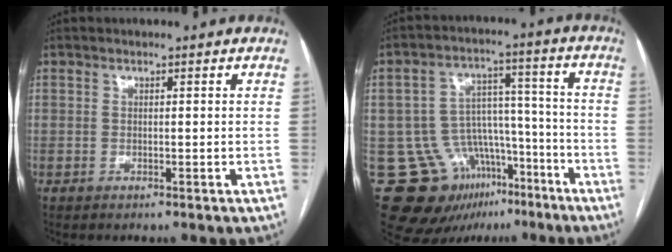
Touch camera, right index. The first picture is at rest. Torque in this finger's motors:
{"motor_torque": [-0.13, -0.09, -0.68, -0.21]}